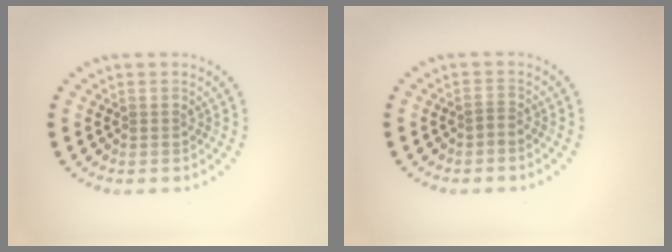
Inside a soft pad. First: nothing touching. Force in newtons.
{"total": 0.7, "press": 0.3, "slide": 0.6}